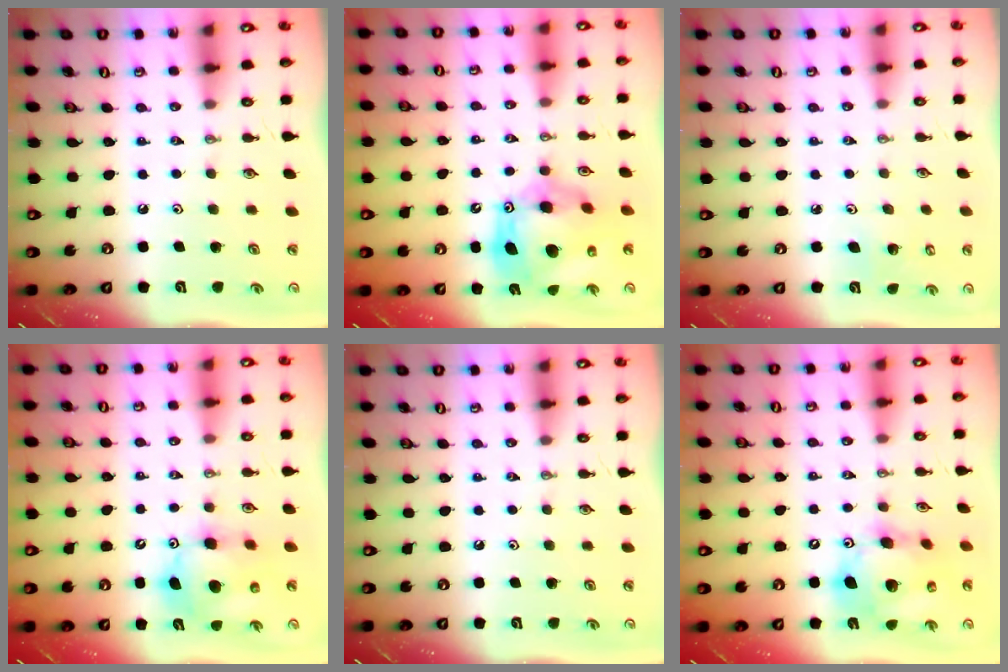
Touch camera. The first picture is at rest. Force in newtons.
{"total": 18.2, "press": 18.1, "slide": 1.6}
{"total": 4.7, "press": 4.5, "slide": 1.2}
{"total": 11.8, "press": 11.6, "slide": 2.1}
{"total": 0.0}
{"total": 15.9, "press": 15.7, "slide": 2.4}